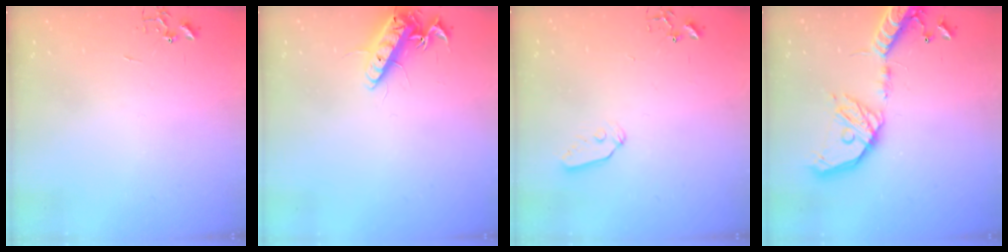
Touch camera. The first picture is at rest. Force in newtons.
{"total": 14.2, "press": 14.2, "slide": 1.4}
{"total": 6.0, "press": 6.0, "slide": 0.2}
{"total": 20.9, "press": 20.5, "slide": 3.9}